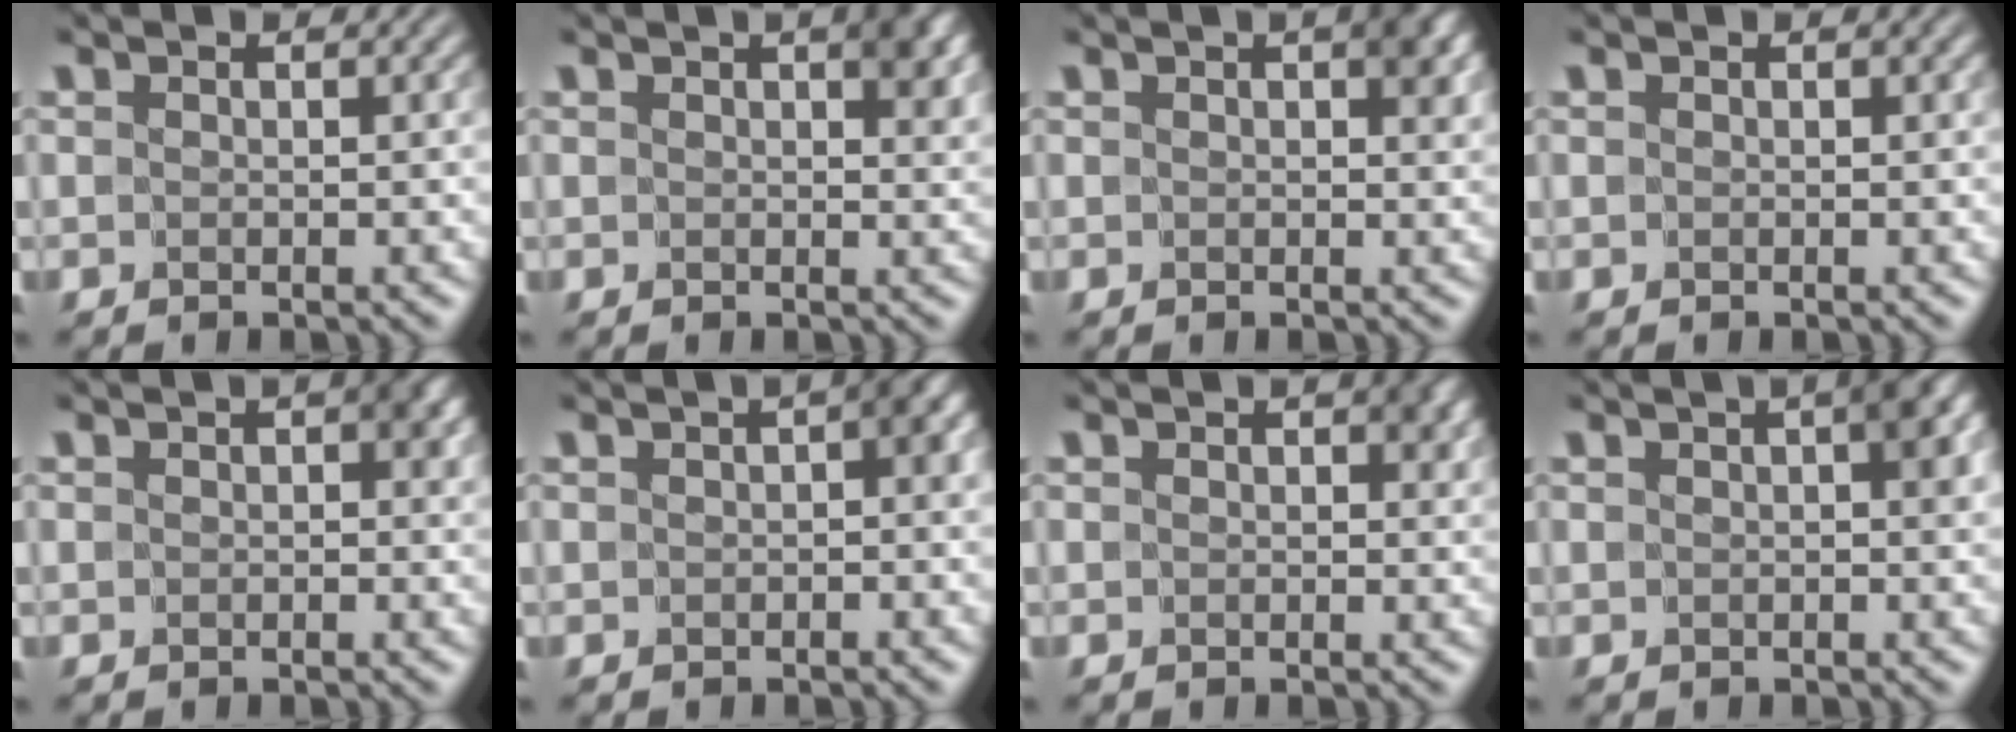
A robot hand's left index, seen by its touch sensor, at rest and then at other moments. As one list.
[{"total": 2.9, "force": [1.1, 1.4, 2.3], "torque": [-0.023, 0.001, 0.016]}, {"total": 2.6, "force": [0.7, 1.3, 2.1], "torque": [-0.019, 0.002, 0.010]}, {"total": 0.0}, {"total": 1.7, "force": [0.2, 1.0, 1.4], "torque": [-0.011, 0.003, 0.001]}, {"total": 2.0, "force": [-0.1, 0.8, 1.9], "torque": [-0.020, 0.008, -0.004]}, {"total": 1.6, "force": [0.5, 1.0, 1.2], "torque": [-0.009, -0.002, 0.007]}, {"total": 2.5, "force": [0.5, 0.6, 2.3], "torque": [-0.024, 0.010, 0.005]}]